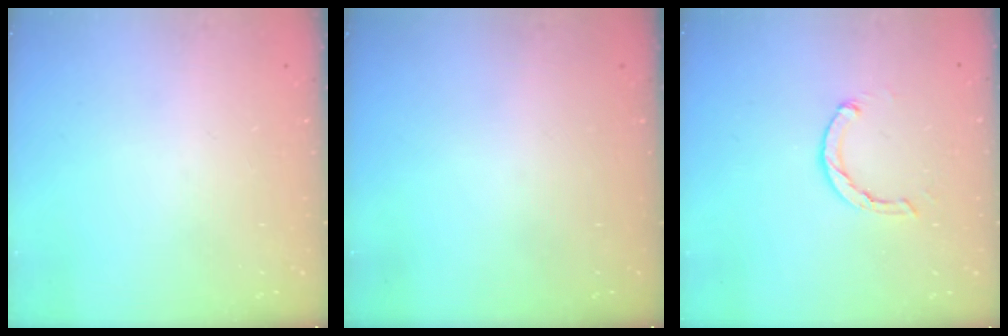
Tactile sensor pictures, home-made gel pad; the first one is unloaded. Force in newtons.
{"total": 0.0}
{"total": 2.1, "press": 2.1, "slide": 0.3}